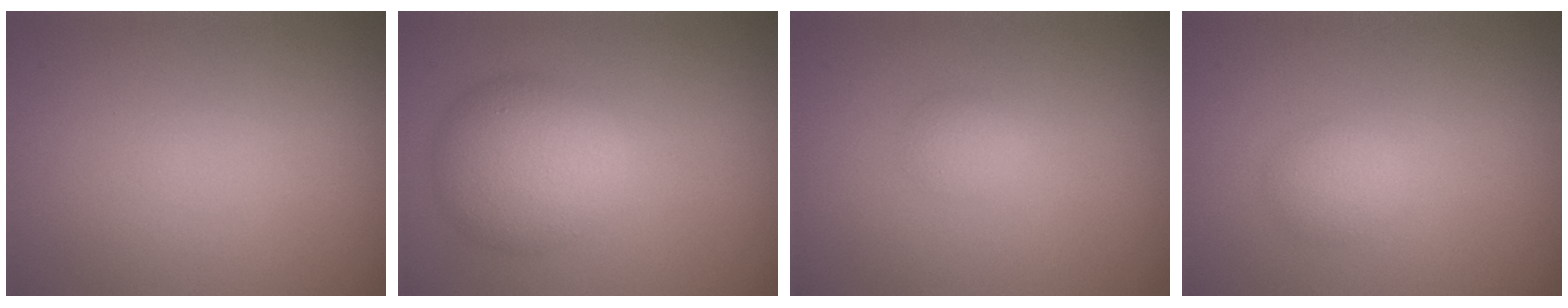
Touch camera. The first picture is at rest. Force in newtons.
{"total": 5.9, "press": 5.9, "slide": 0.2}
{"total": 1.2, "press": 1.2, "slide": 0.0}
{"total": 1.8, "press": 1.8, "slide": 0.0}